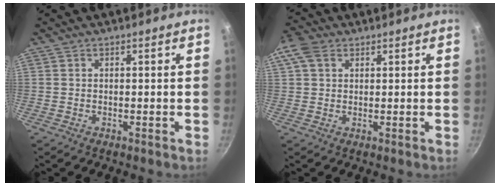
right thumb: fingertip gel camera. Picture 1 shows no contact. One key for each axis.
{"total": 5.0, "fx": 2.0, "fy": 3.5, "fz": 2.9, "tx": -0.055, "ty": 0.007, "tz": 0.032}